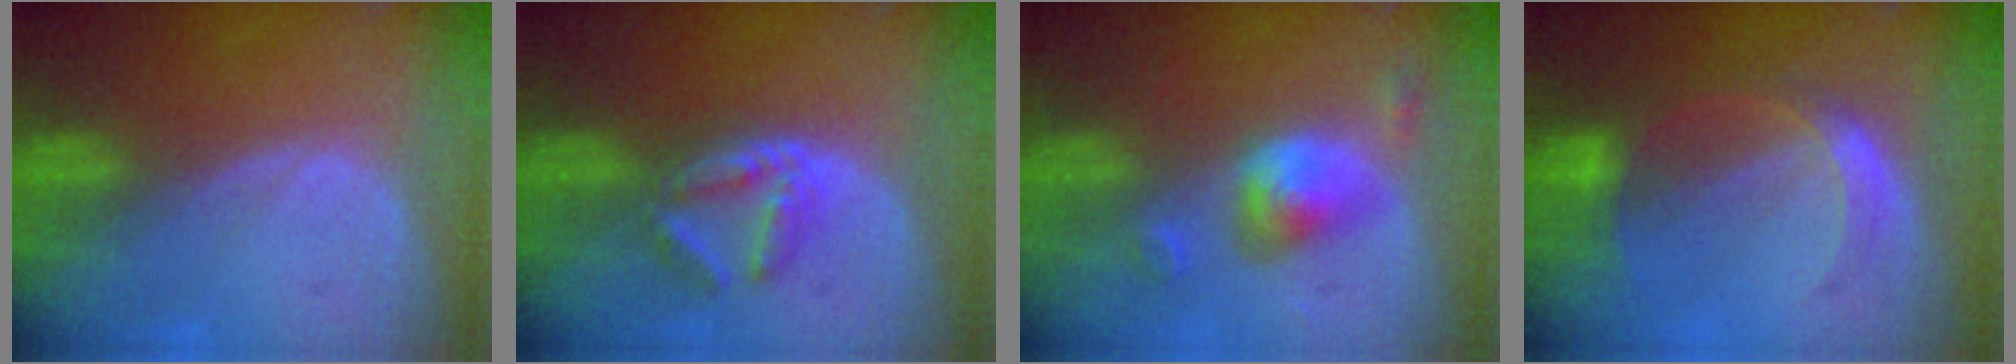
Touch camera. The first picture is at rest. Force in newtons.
{"total": 5.9, "press": 5.2, "slide": 2.9}
{"total": 5.8, "press": 5.3, "slide": 2.1}
{"total": 5.7, "press": 5.4, "slide": 1.8}